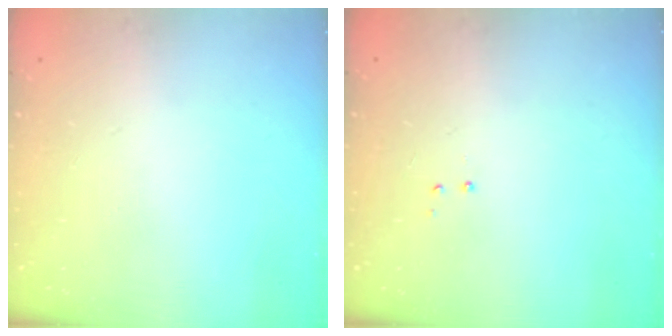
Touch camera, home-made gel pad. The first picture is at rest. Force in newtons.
{"total": 2.9, "press": 2.8, "slide": 0.6}